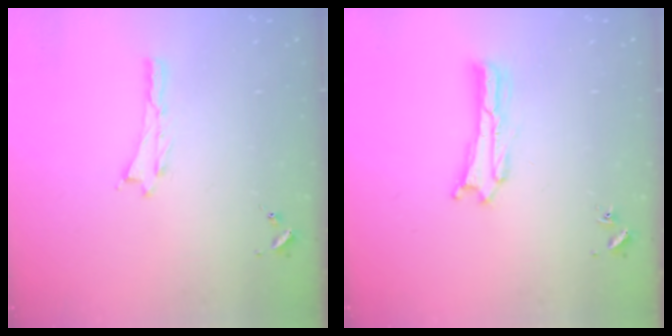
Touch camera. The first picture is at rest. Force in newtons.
{"total": 1.2, "press": 1.2, "slide": 0.2}